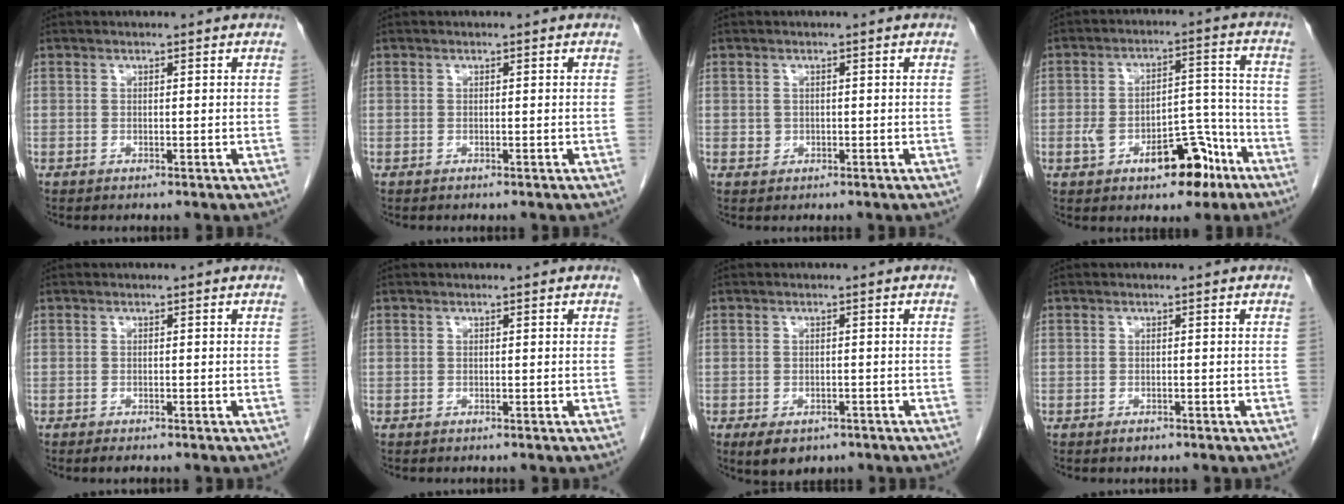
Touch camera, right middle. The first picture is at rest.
{"total": 0.0}
{"total": 1.1, "force": [0.0, 1.1, 0.3], "torque": [-0.004, 0.002, 0.004]}
{"total": 10.7, "force": [-5.2, 5.0, 7.9], "torque": [-0.123, 0.031, -0.071]}
{"total": 1.0, "force": [-0.8, 0.2, 0.5], "torque": [-0.011, -0.003, -0.011]}
{"total": 0.0}
{"total": 5.6, "force": [-3.7, 3.3, 2.7], "torque": [-0.038, -0.004, -0.048]}
{"total": 0.8, "force": [-0.6, 0.4, 0.4], "torque": [-0.007, 0.000, -0.007]}